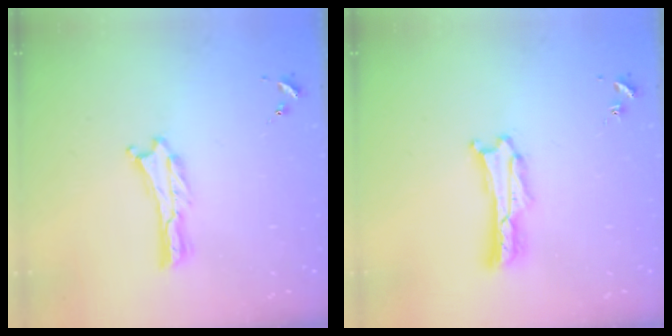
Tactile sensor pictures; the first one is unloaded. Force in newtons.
{"total": 1.4, "press": 1.4, "slide": 0.0}